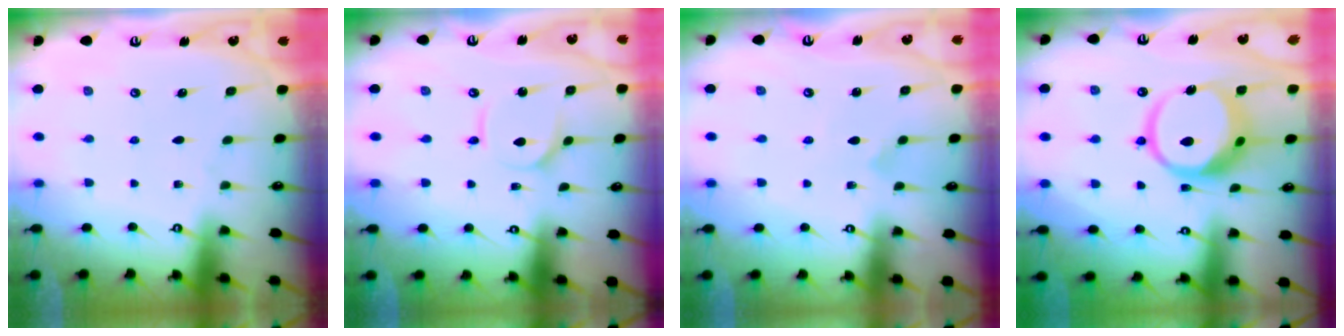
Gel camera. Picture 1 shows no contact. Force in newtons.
{"total": 3.0, "press": 3.0, "slide": 0.3}
{"total": 2.2, "press": 2.2, "slide": 0.1}
{"total": 13.8, "press": 13.7, "slide": 1.7}